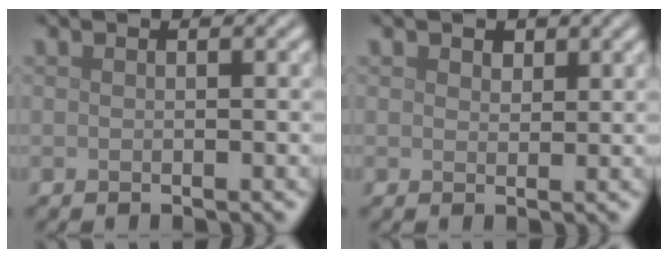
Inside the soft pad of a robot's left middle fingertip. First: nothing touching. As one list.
[{"total": 1.0, "force": [0.7, 0.7, 0.3], "torque": [-0.008, -0.002, 0.013]}]